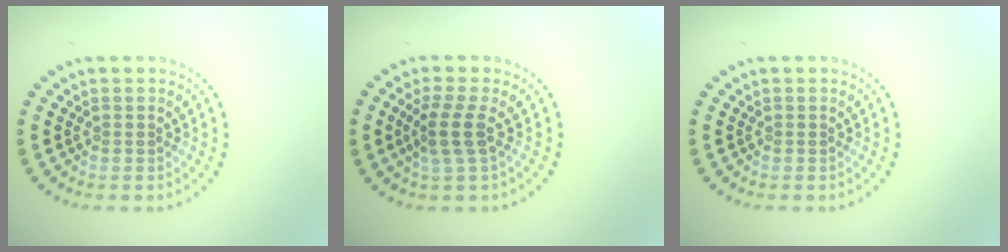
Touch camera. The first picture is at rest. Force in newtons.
{"total": 2.6, "press": 2.1, "slide": 1.6}
{"total": 0.0}